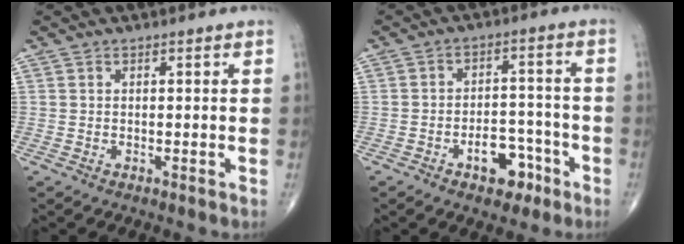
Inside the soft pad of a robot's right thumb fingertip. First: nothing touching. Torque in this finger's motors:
{"motor_torque": [2.53, 2.48, 0.76, -0.27, 0.22]}